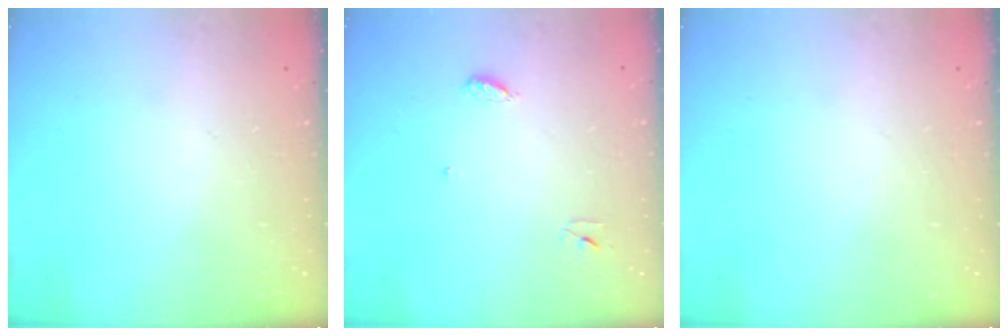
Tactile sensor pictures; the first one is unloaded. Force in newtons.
{"total": 3.4, "press": 3.4, "slide": 0.3}
{"total": 0.0}